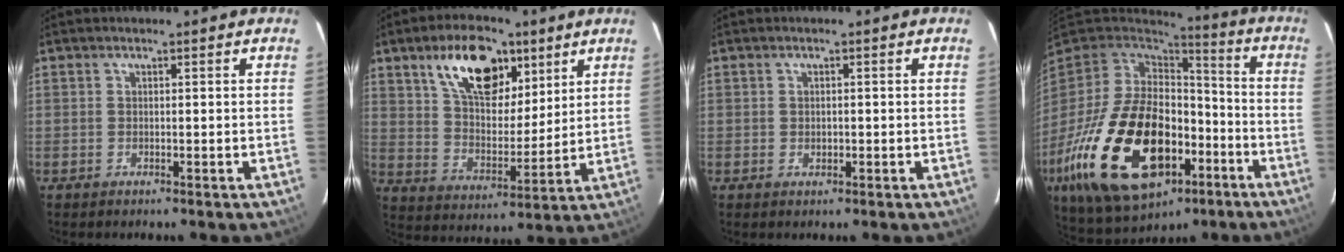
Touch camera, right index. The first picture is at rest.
{"total": 16.4, "force": [9.1, 8.4, 10.8], "torque": [-0.181, 0.020, 0.162]}
{"total": 1.1, "force": [-0.1, 1.0, 0.4], "torque": [-0.004, 0.001, 0.000]}
{"total": 30.4, "force": [-11.4, 17.8, 21.9], "torque": [-0.451, -0.019, -0.162]}